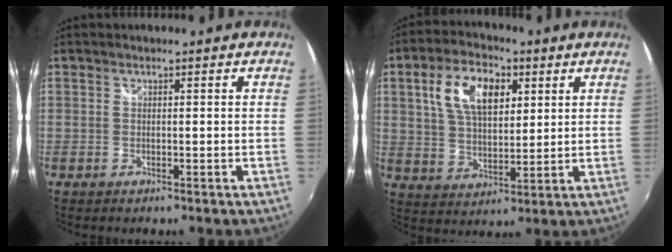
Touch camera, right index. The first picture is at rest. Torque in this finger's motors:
{"motor_torque": [0.40, 0.24, 0.31, 0.10]}